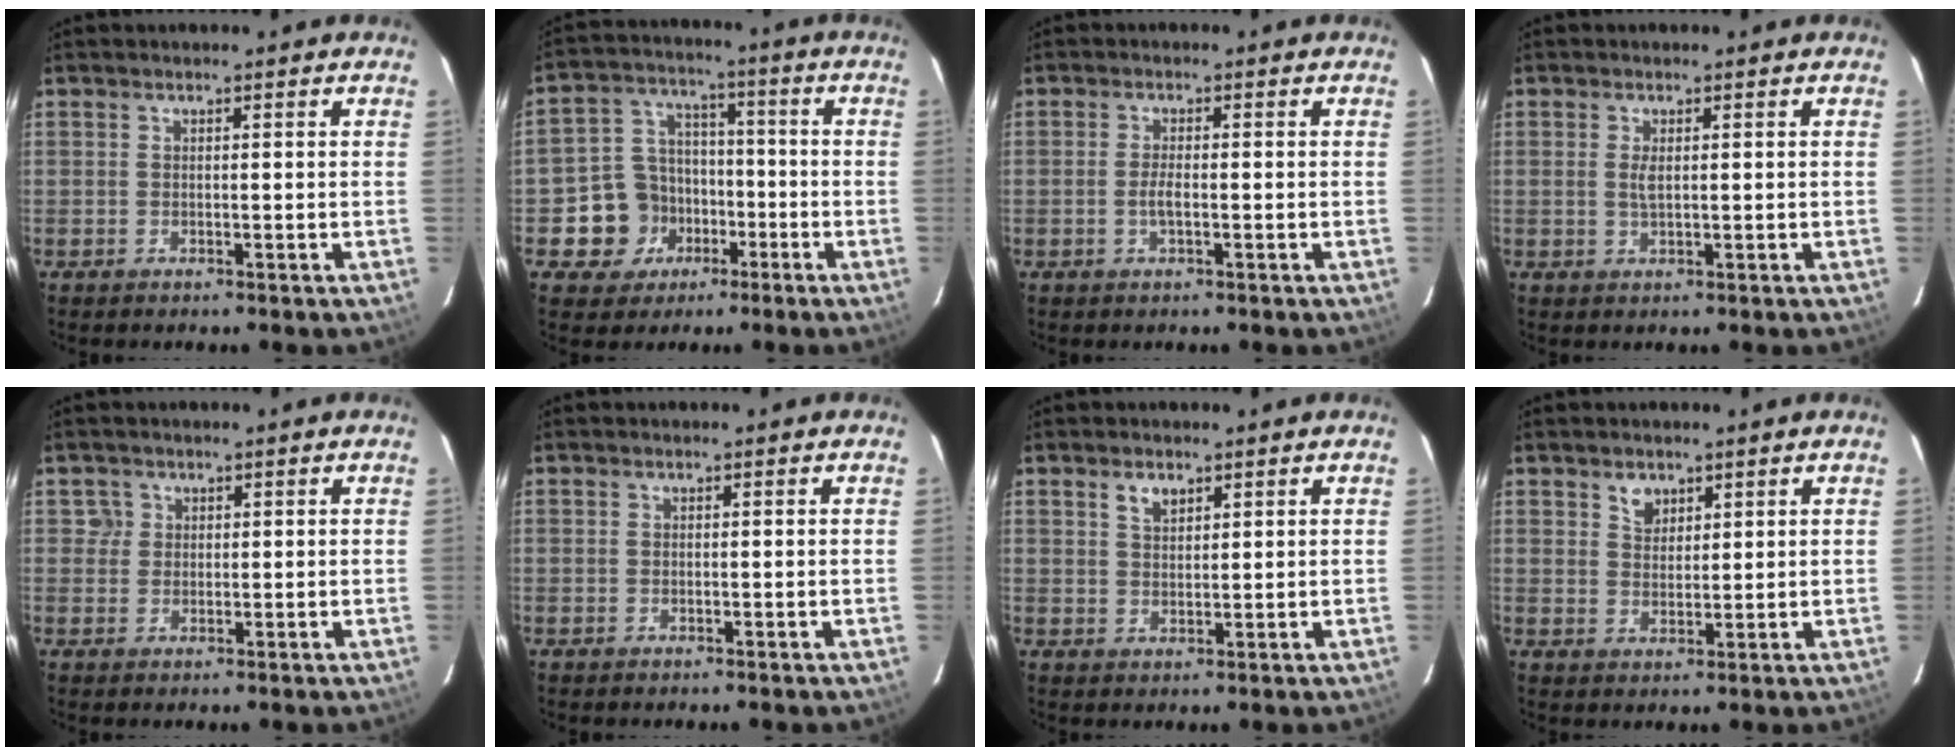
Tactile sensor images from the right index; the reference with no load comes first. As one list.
[{"total": 10.2, "force": [-4.4, 8.9, 2.3], "torque": [-0.070, 0.036, -0.062]}, {"total": 2.1, "force": [-0.6, 0.4, 1.9], "torque": [-0.040, 0.001, -0.012]}, {"total": 1.6, "force": [0.2, 0.6, 1.5], "torque": [-0.030, 0.000, 0.004]}, {"total": 2.0, "force": [0.5, 1.9, -0.2], "torque": [0.018, 0.016, 0.007]}, {"total": 0.0}, {"total": 2.7, "force": [1.7, 1.5, 1.5], "torque": [-0.024, 0.004, 0.031]}, {"total": 3.2, "force": [2.0, 2.2, 1.1], "torque": [-0.009, 0.005, 0.036]}]